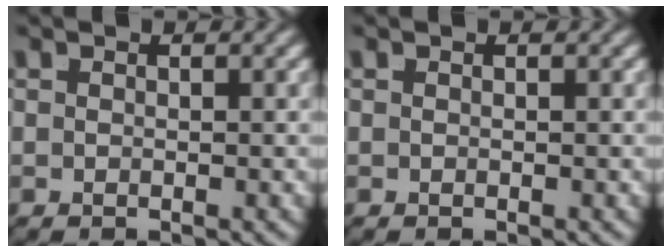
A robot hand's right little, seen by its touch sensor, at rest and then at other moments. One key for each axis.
{"total": 0.0}